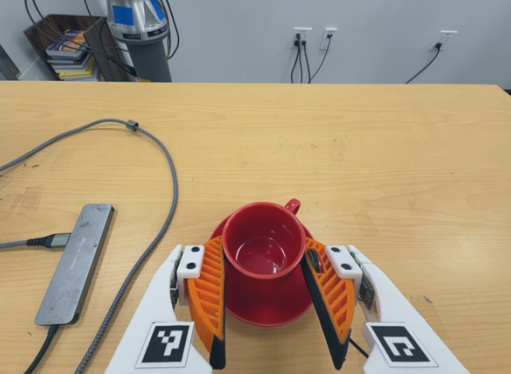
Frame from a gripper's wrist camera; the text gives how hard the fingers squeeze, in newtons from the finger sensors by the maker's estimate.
{"total": 5.4, "left": 5.4, "right": 5.4}